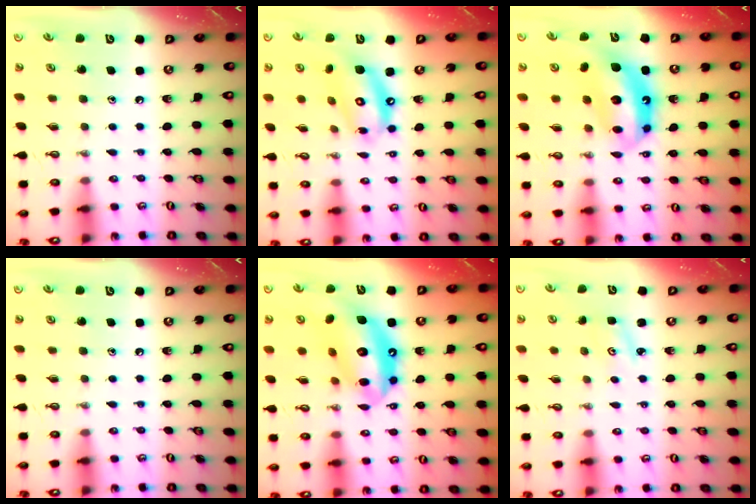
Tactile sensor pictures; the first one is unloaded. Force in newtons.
{"total": 12.5, "press": 12.5, "slide": 1.3}
{"total": 13.1, "press": 13.1, "slide": 1.1}
{"total": 0.0}
{"total": 17.6, "press": 17.5, "slide": 1.6}
{"total": 2.9, "press": 2.9, "slide": 0.3}